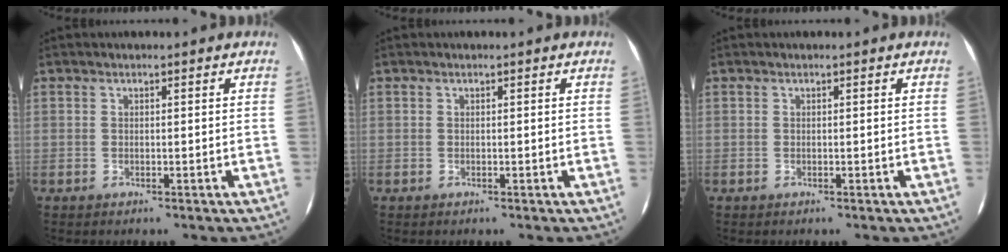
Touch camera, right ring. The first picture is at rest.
{"total": 0.0}
{"total": 0.0}